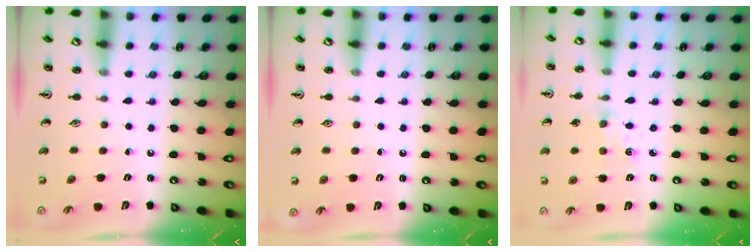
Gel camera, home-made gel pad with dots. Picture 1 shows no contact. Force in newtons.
{"total": 0.0}
{"total": 2.3, "press": 2.3, "slide": 0.4}